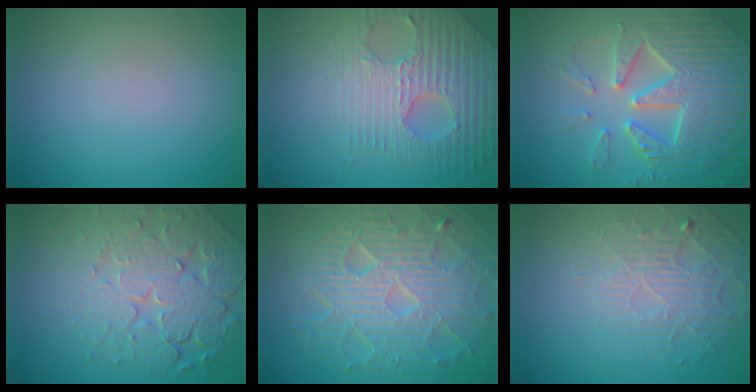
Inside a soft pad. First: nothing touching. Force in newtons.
{"total": 6.6, "press": 5.1, "slide": 4.2}
{"total": 7.8, "press": 7.6, "slide": 1.5}
{"total": 8.2, "press": 5.8, "slide": 5.8}
{"total": 10.9, "press": 6.8, "slide": 8.5}
{"total": 2.6, "press": 2.0, "slide": 1.7}